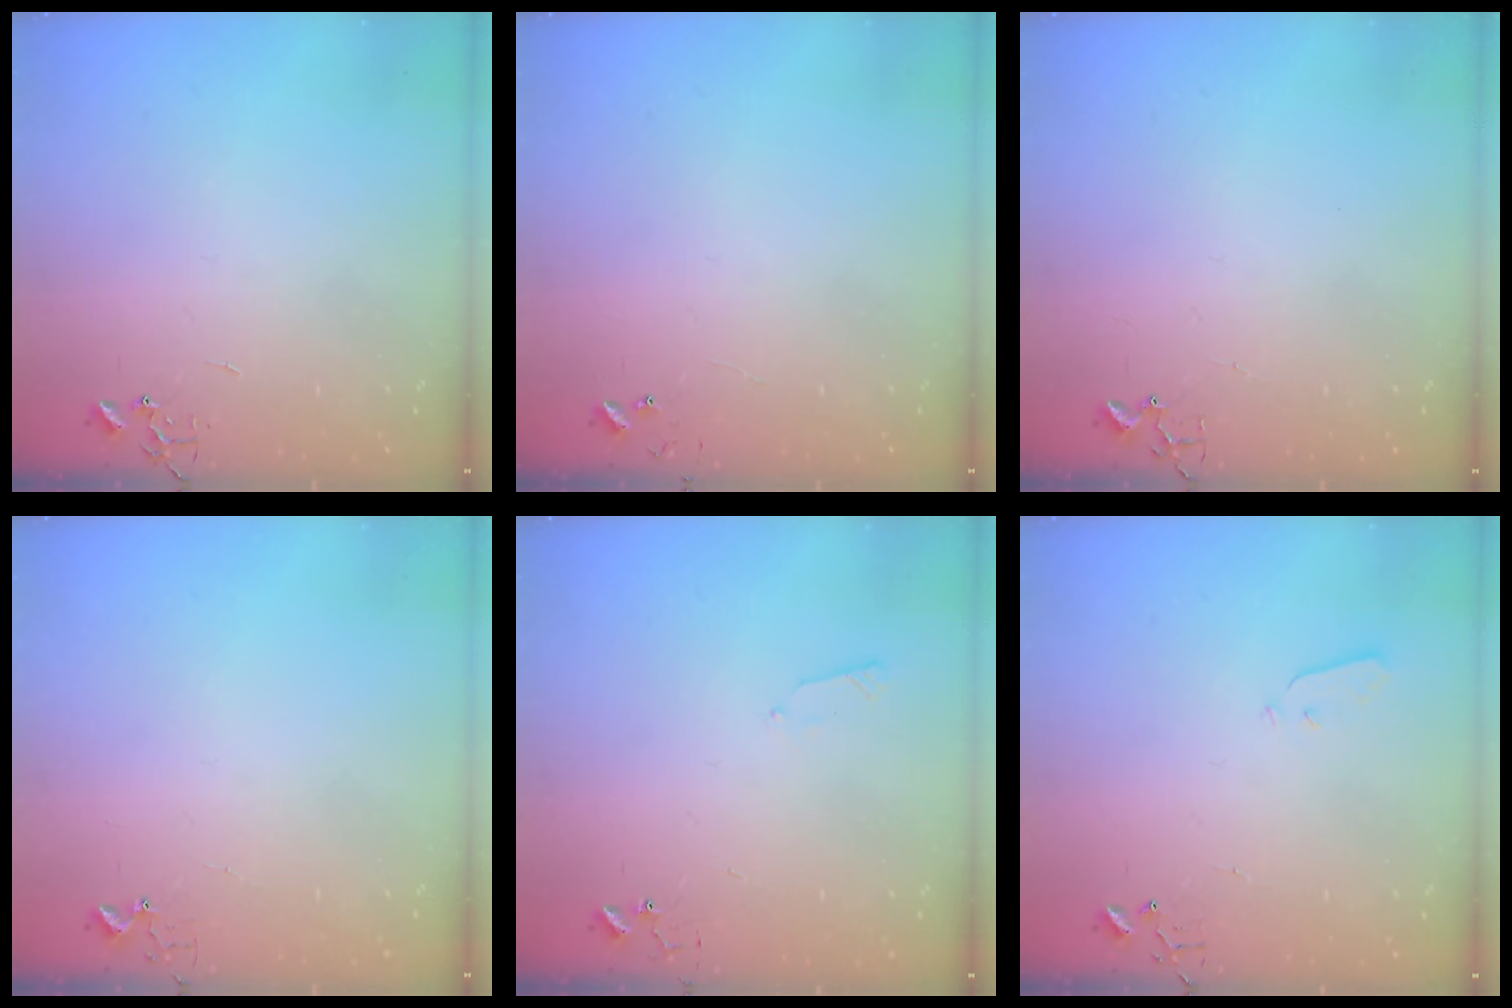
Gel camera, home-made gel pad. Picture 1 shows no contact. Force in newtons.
{"total": 4.7, "press": 4.7, "slide": 0.5}
{"total": 1.9, "press": 1.9, "slide": 0.2}
{"total": 4.2, "press": 4.2, "slide": 0.4}
{"total": 4.1, "press": 4.0, "slide": 0.6}
{"total": 3.0, "press": 3.0, "slide": 0.3}